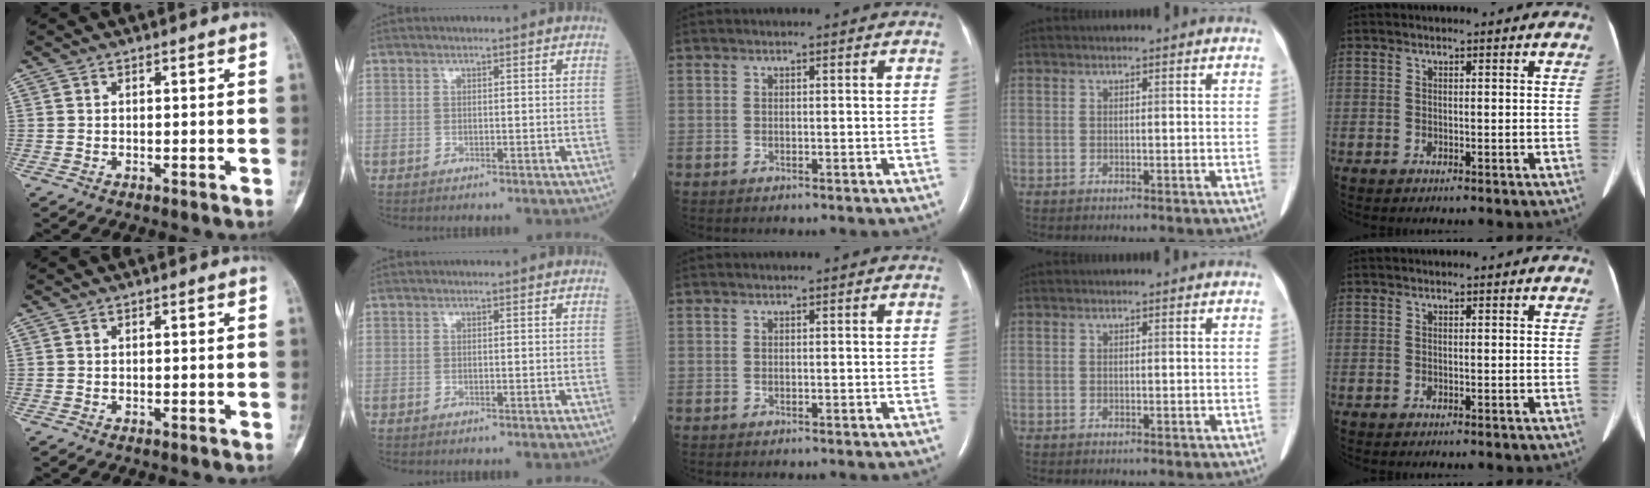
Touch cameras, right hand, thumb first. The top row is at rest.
{}